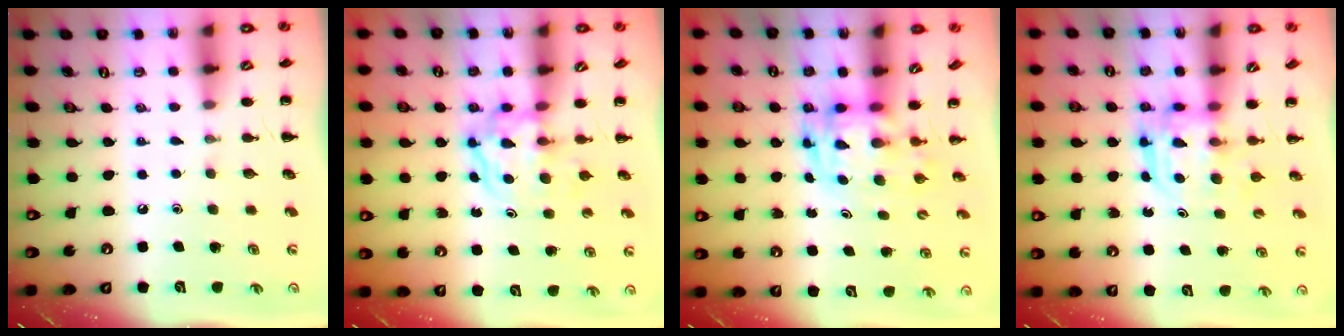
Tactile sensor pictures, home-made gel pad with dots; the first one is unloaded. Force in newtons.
{"total": 3.8, "press": 3.8, "slide": 0.4}
{"total": 3.0, "press": 3.0, "slide": 0.6}
{"total": 3.1, "press": 3.1, "slide": 0.2}